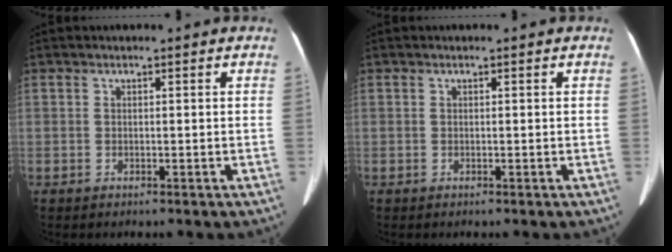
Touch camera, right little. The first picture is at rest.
{"total": 0.0}